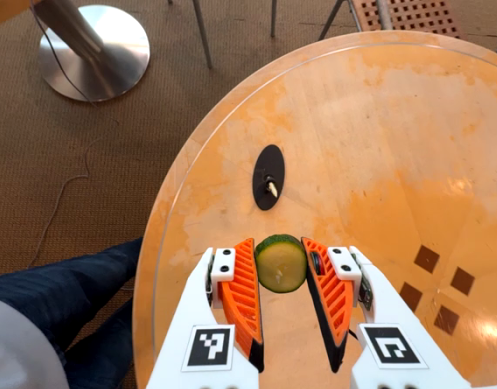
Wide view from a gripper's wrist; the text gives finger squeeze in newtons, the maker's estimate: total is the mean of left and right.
{"total": 8.1, "left": 7.8, "right": 8.4}